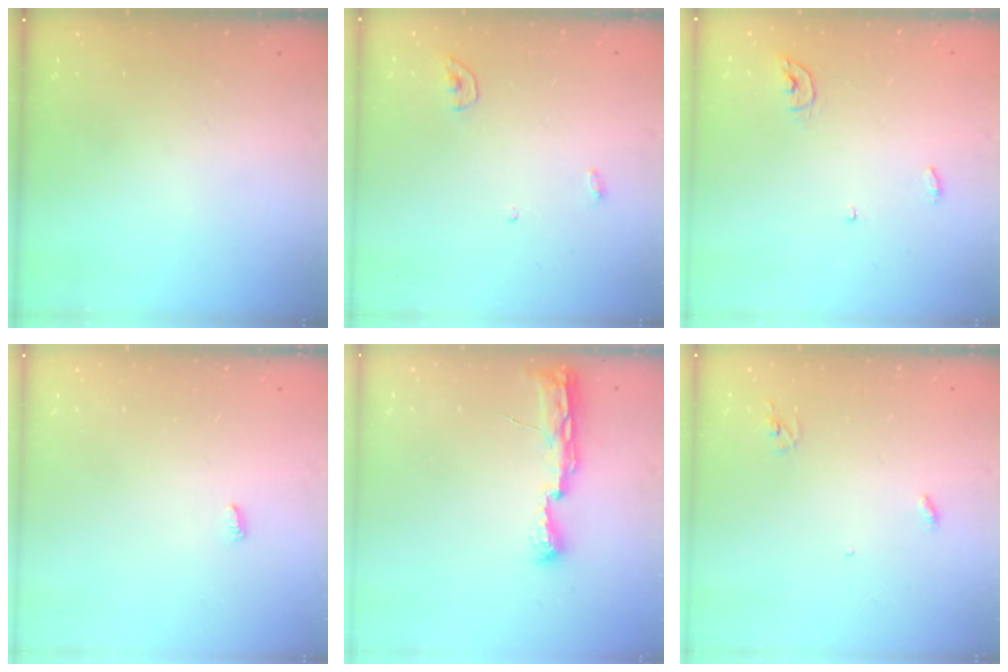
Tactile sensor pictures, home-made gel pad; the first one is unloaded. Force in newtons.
{"total": 3.4, "press": 3.3, "slide": 0.3}
{"total": 4.3, "press": 4.3, "slide": 0.3}
{"total": 2.4, "press": 2.4, "slide": 0.2}
{"total": 8.0, "press": 8.0, "slide": 0.8}
{"total": 3.0, "press": 2.9, "slide": 0.2}